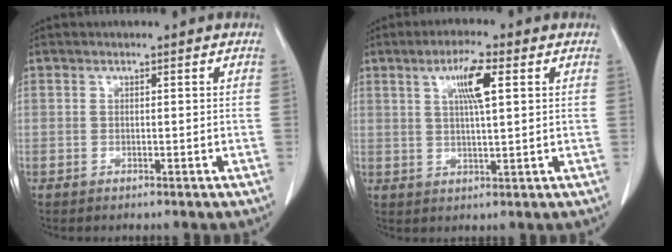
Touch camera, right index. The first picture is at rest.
{"total": 6.0, "force": [2.2, 0.6, 5.6], "torque": [-0.101, 0.002, 0.038]}